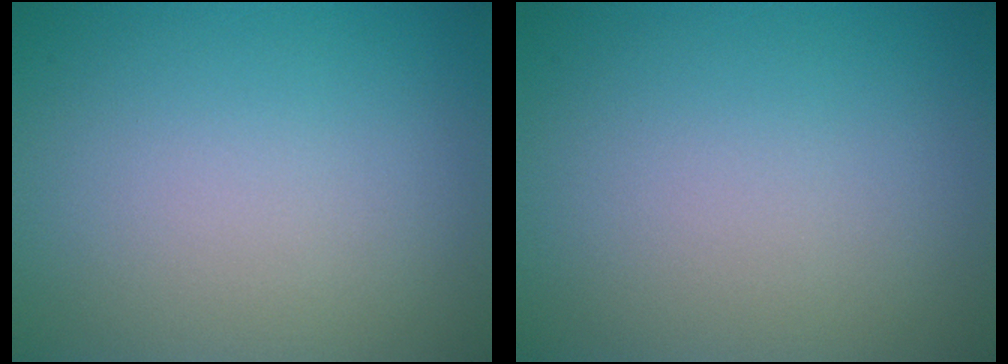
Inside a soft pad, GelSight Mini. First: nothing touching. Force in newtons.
{"total": 0.0}